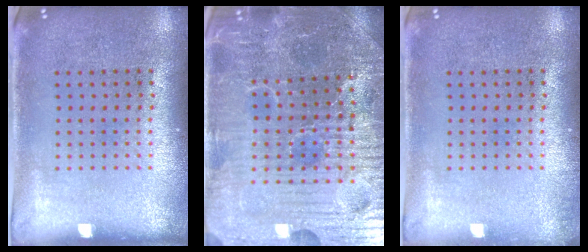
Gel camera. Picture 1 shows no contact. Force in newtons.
{"total": 5.6, "press": 5.3, "slide": 1.6}
{"total": 0.6, "press": 0.6, "slide": 0.1}